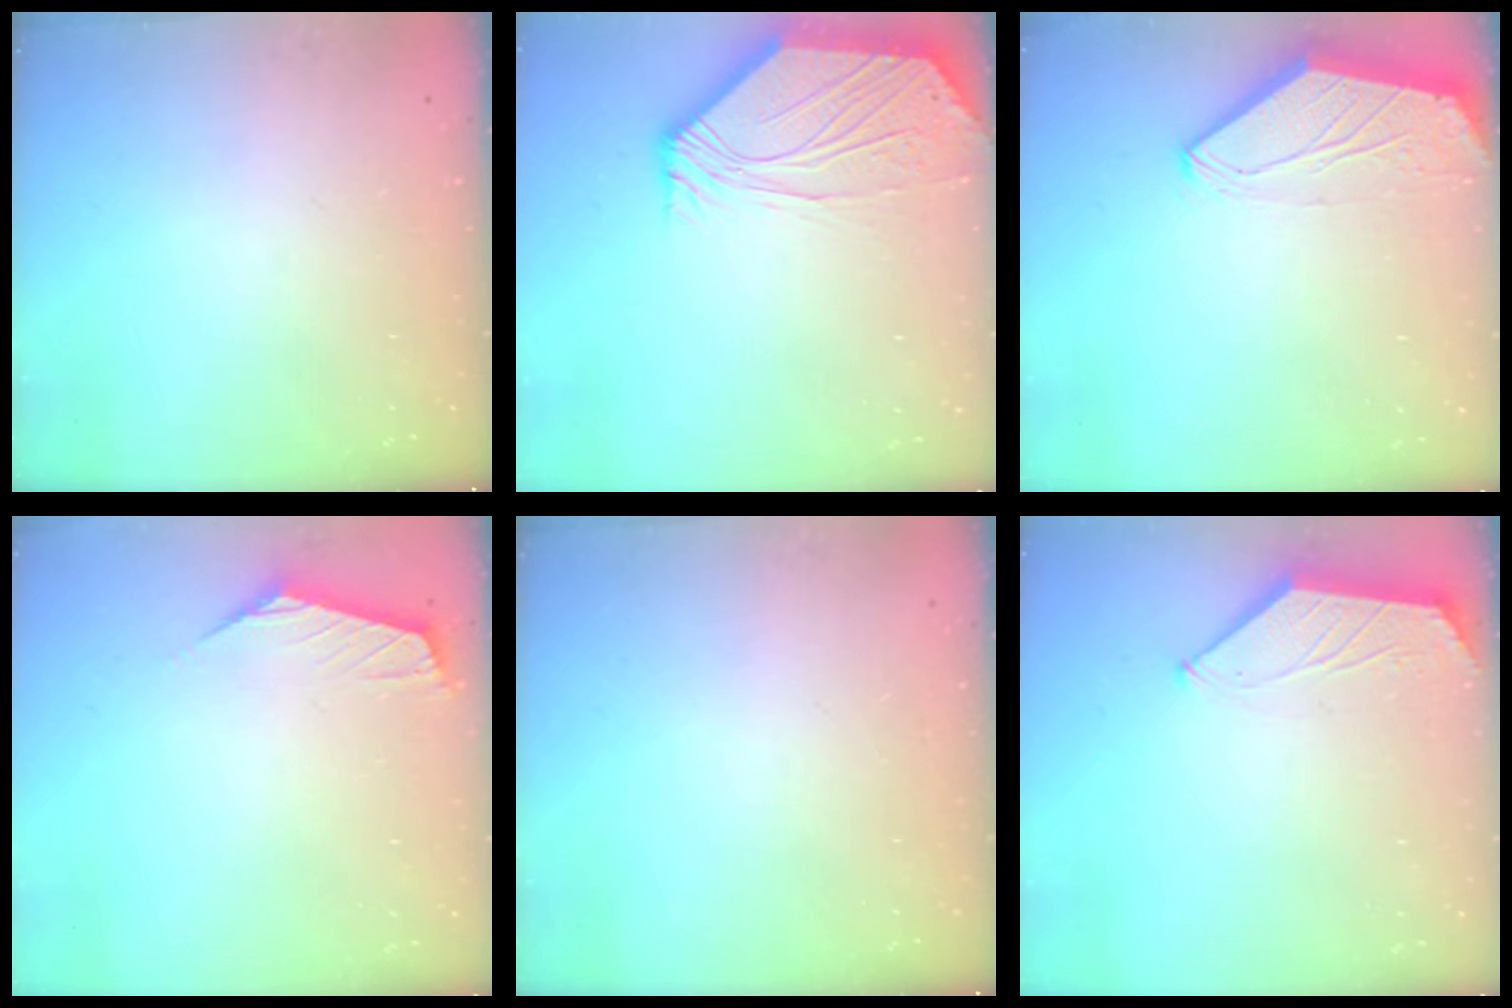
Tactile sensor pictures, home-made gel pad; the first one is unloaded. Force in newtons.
{"total": 7.3, "press": 7.3, "slide": 1.1}
{"total": 0.0}
{"total": 1.0, "press": 0.9, "slide": 0.3}
{"total": 0.0}
{"total": 1.6, "press": 1.6, "slide": 0.2}